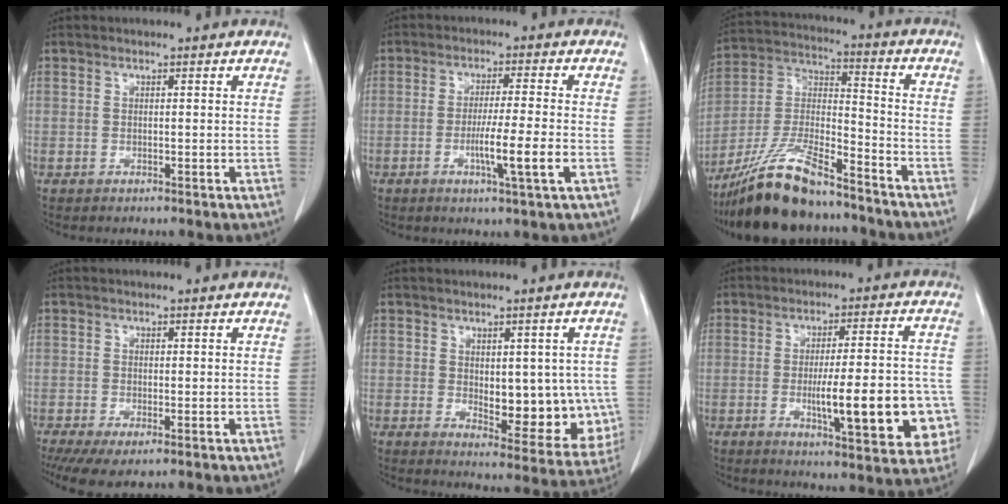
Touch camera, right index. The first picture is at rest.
{"total": 7.0, "force": [-2.2, -0.7, 6.6], "torque": [-0.111, -0.014, -0.039]}
{"total": 17.3, "force": [-14.3, 3.3, 9.3], "torque": [-0.199, -0.014, -0.264]}
{"total": 4.4, "force": [-2.5, 1.3, 3.4], "torque": [-0.059, -0.014, -0.042]}
{"total": 12.3, "force": [-0.7, 5.8, 10.8], "torque": [-0.128, -0.006, 0.009]}
{"total": 16.0, "force": [-4.2, 3.3, 15.1], "torque": [-0.166, 0.016, -0.043]}